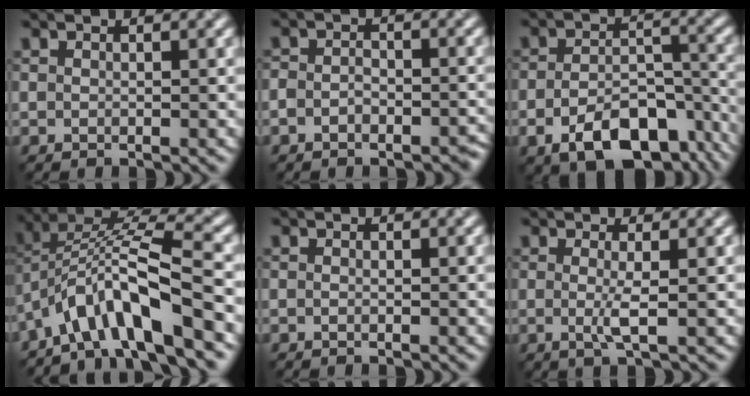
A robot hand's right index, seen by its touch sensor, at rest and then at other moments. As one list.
[{"total": 2.3, "force": [-2.0, 1.0, 0.3], "torque": [-0.010, 0.007, -0.022]}, {"total": 8.9, "force": [-5.5, 4.0, 5.7], "torque": [-0.100, -0.001, -0.072]}, {"total": 8.7, "force": [-5.3, 1.9, 6.6], "torque": [-0.115, 0.022, -0.089]}, {"total": 0.5, "force": [-0.5, -0.1, 0.1], "torque": [-0.004, -0.002, -0.009]}, {"total": 1.7, "force": [-0.7, 0.0, 1.5], "torque": [-0.037, -0.001, -0.007]}]